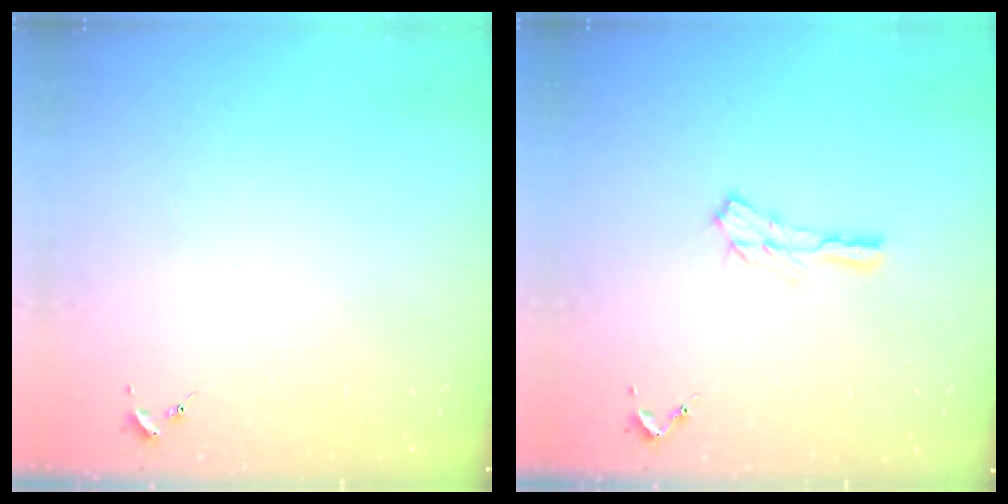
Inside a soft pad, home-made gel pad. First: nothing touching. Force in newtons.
{"total": 6.3, "press": 6.3, "slide": 0.3}